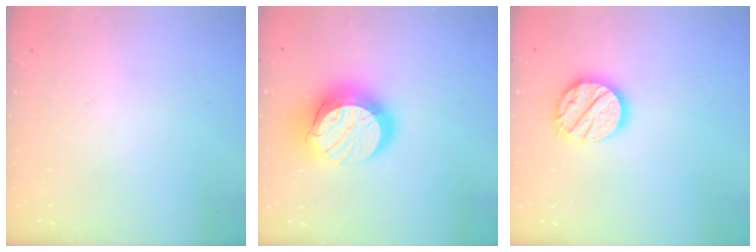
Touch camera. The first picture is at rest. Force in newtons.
{"total": 17.7, "press": 17.7, "slide": 1.6}
{"total": 15.1, "press": 15.0, "slide": 1.3}